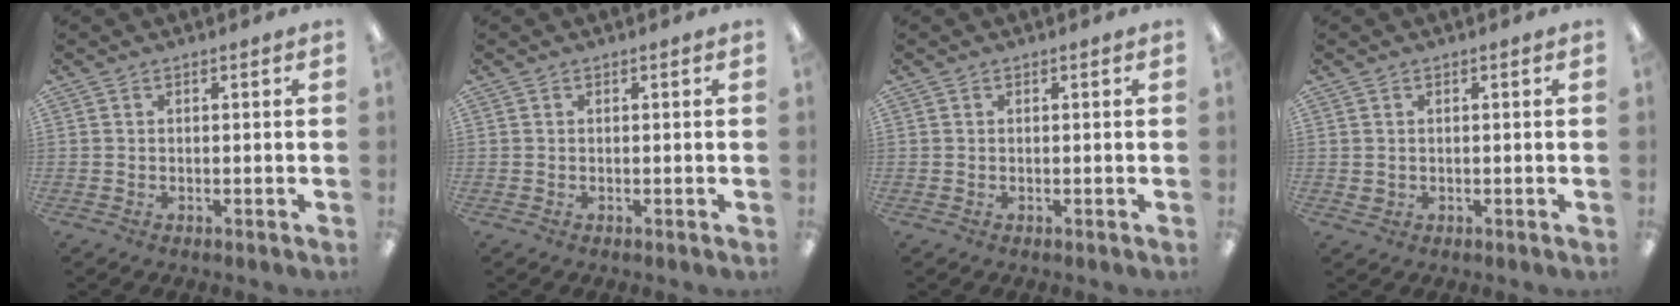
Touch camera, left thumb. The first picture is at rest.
{"total": 0.0}
{"total": 0.0}
{"total": 1.0, "force": [0.4, 0.9, 0.2], "torque": [-0.006, 0.002, 0.007]}